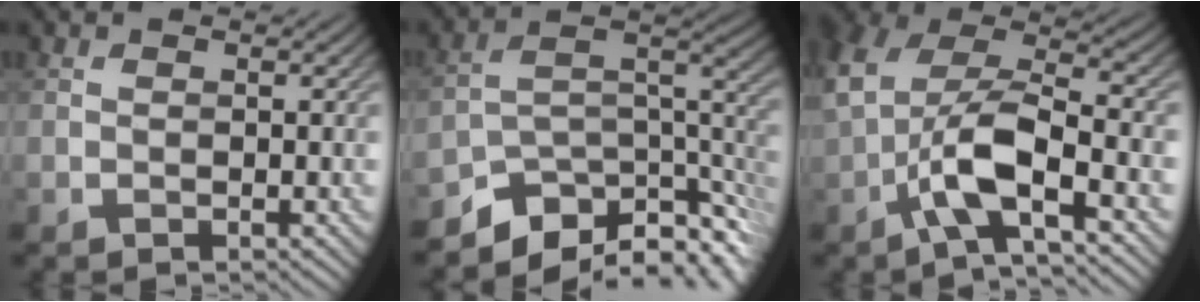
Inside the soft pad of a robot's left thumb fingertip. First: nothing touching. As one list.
[{"total": 10.9, "force": [-8.1, 4.7, 5.6], "torque": [-0.092, -0.011, -0.126]}, {"total": 9.9, "force": [-3.3, 4.3, 8.3], "torque": [-0.161, 0.007, -0.077]}]